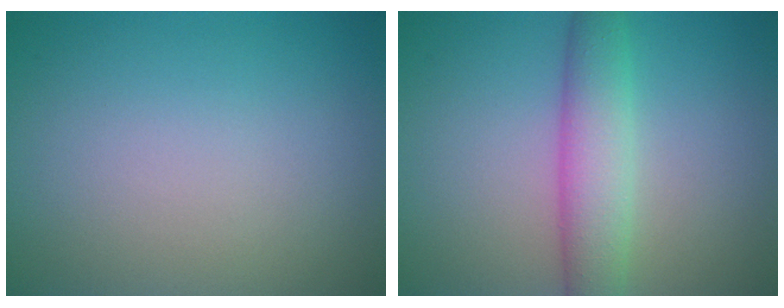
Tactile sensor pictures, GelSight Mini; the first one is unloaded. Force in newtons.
{"total": 4.5, "press": 4.5, "slide": 0.1}